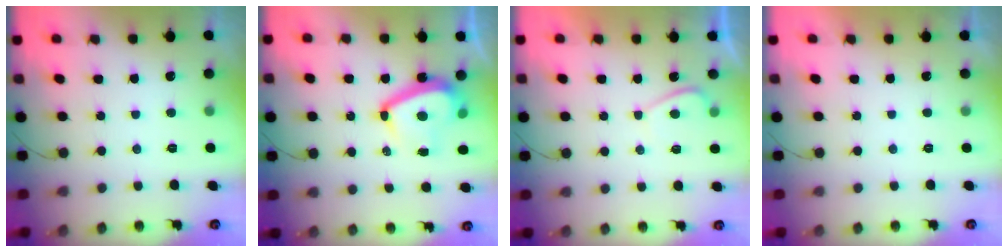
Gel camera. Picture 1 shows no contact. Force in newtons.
{"total": 11.5, "press": 11.4, "slide": 1.6}
{"total": 1.8, "press": 1.7, "slide": 0.6}
{"total": 2.1, "press": 2.1, "slide": 0.4}